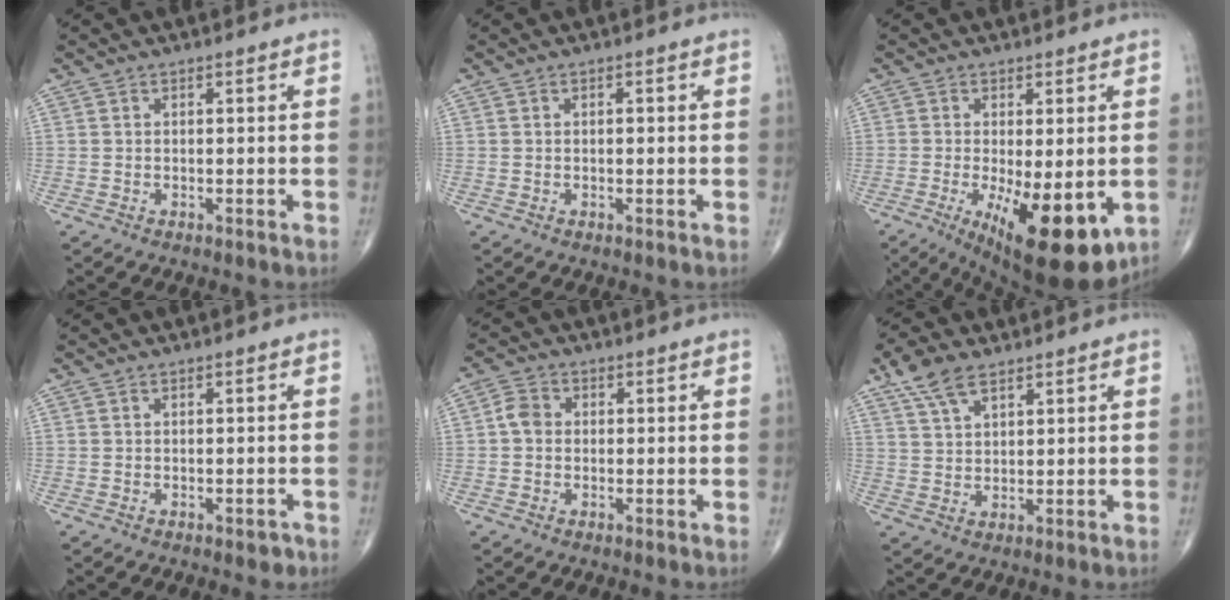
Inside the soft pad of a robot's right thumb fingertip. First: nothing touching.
{"total": 0.8, "force": [0.0, 0.3, 0.7], "torque": [-0.009, 0.000, 0.000]}
{"total": 15.5, "force": [-4.4, 5.6, 13.7], "torque": [-0.187, -0.023, -0.048]}
{"total": 1.2, "force": [-0.7, 0.6, 0.7], "torque": [-0.006, 0.002, -0.009]}
{"total": 3.3, "force": [-0.1, 2.8, 1.8], "torque": [-0.029, 0.009, -0.009]}
{"total": 6.8, "force": [4.4, 3.1, 4.1], "torque": [-0.072, -0.005, 0.088]}